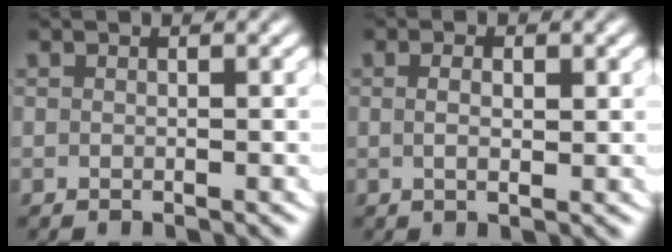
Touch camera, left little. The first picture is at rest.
{"total": 1.4, "force": [0.0, 0.3, 1.4], "torque": [-0.020, -0.008, 0.004]}